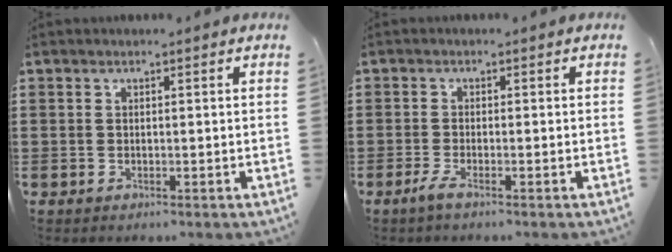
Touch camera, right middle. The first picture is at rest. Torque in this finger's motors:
{"motor_torque": [0.49, -0.31, 0.01, 0.02]}